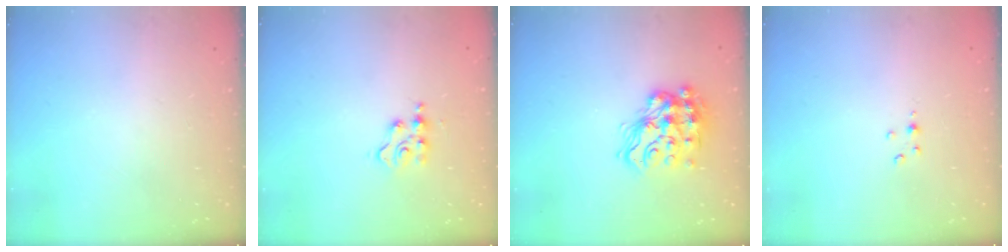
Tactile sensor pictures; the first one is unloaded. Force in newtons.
{"total": 3.4, "press": 3.4, "slide": 0.4}
{"total": 15.6, "press": 15.5, "slide": 1.7}
{"total": 2.5, "press": 2.5, "slide": 0.3}